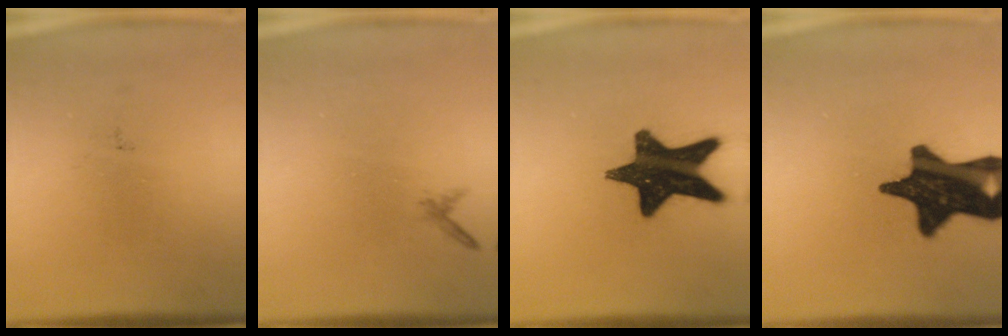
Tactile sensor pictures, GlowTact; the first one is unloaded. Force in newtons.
{"total": 0.6}
{"total": 17.4}
{"total": 18.1}